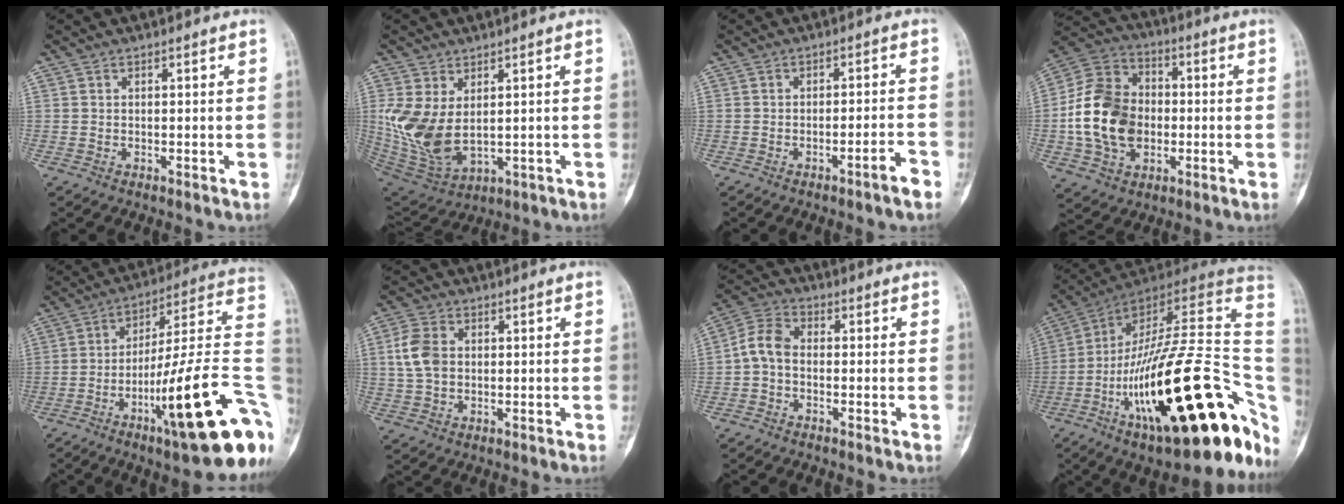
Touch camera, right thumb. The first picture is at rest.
{"total": 12.2, "force": [1.2, 7.4, 9.7], "torque": [-0.199, -0.012, 0.048]}
{"total": 3.7, "force": [-2.4, 0.1, 2.7], "torque": [-0.044, 0.025, -0.035]}
{"total": 17.1, "force": [-2.1, 12.8, 11.1], "torque": [-0.186, 0.026, -0.041]}
{"total": 27.3, "force": [-8.8, 5.2, 25.3], "torque": [-0.297, 0.047, -0.127]}
{"total": 6.5, "force": [0.6, 4.7, 4.4], "torque": [-0.087, 0.008, 0.010]}
{"total": 5.8, "force": [-1.1, 3.9, 4.1], "torque": [-0.074, 0.025, -0.035]}
{"total": 37.1, "force": [-9.6, 12.3, 33.6], "torque": [-0.434, 0.059, -0.153]}